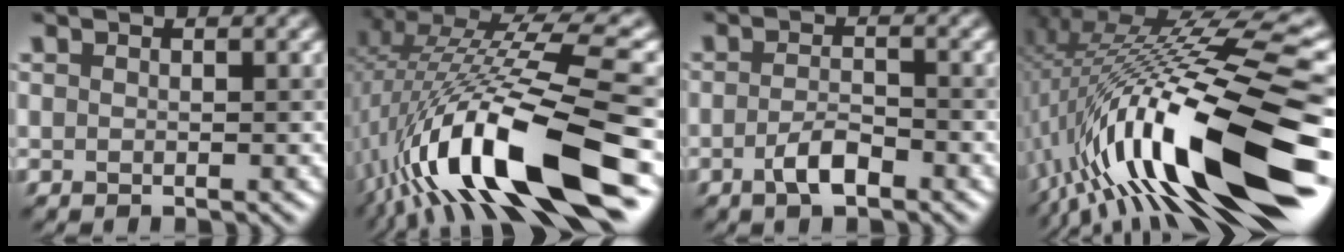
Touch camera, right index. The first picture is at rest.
{"total": 14.4, "force": [-4.2, 3.7, 13.3], "torque": [-0.243, 0.007, -0.063]}
{"total": 2.7, "force": [-1.4, 0.9, 2.1], "torque": [-0.043, 0.002, -0.031]}
{"total": 17.6, "force": [-3.8, 3.9, 16.7], "torque": [-0.274, 0.032, -0.077]}